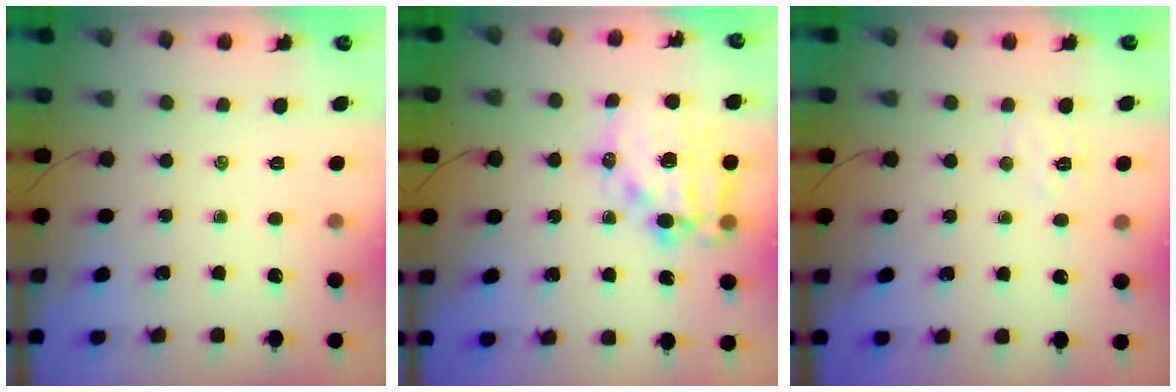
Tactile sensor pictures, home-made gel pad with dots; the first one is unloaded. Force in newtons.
{"total": 16.1, "press": 15.7, "slide": 3.6}
{"total": 5.1, "press": 5.0, "slide": 1.0}